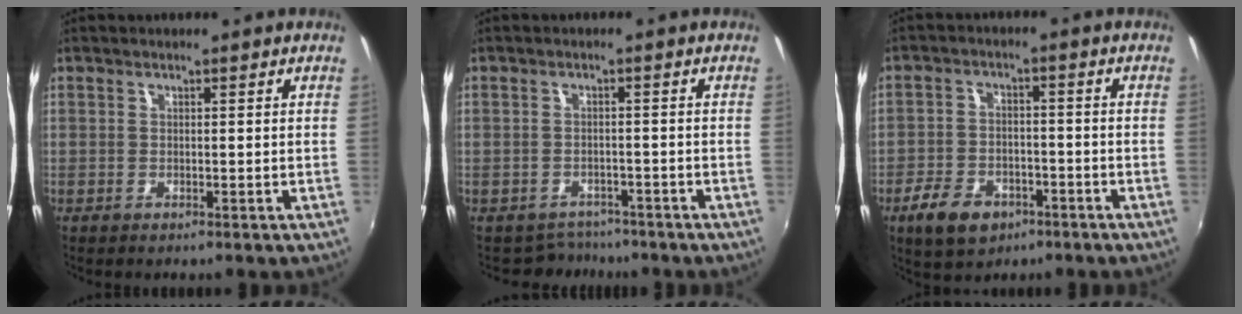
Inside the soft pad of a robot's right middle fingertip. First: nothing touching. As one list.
[{"total": 4.1, "force": [-3.6, 2.0, -0.2], "torque": [-0.008, 0.001, -0.056]}, {"total": 8.9, "force": [-5.2, 5.5, 4.7], "torque": [-0.123, 0.001, -0.083]}]